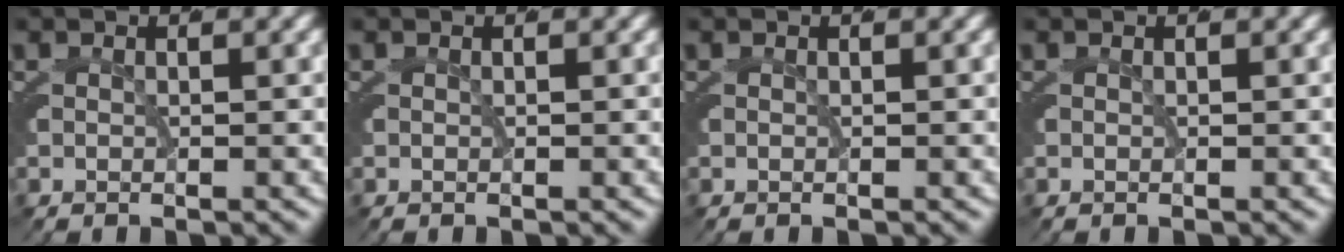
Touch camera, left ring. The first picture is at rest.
{"total": 0.0}
{"total": 0.0}
{"total": 0.0}